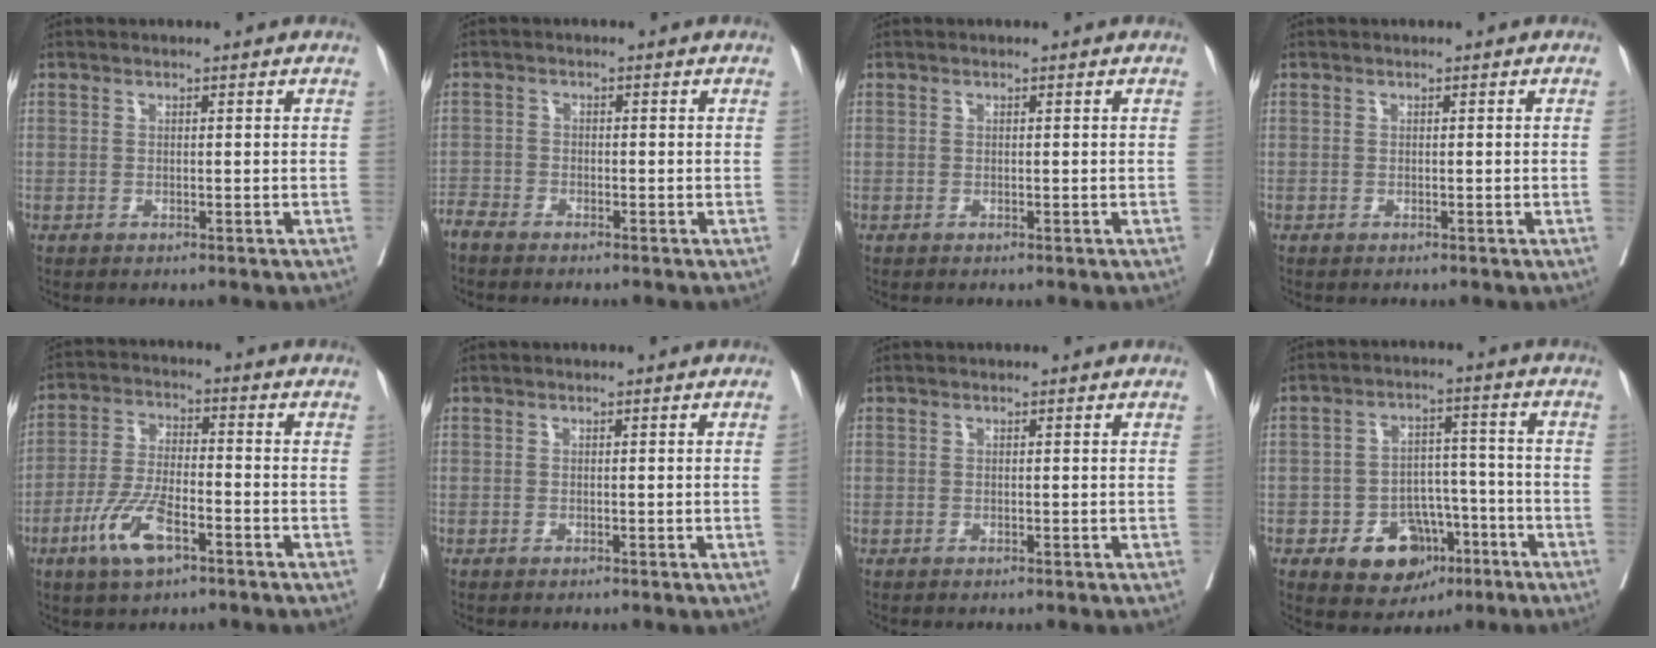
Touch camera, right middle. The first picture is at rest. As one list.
[{"total": 2.5, "force": [-2.4, 0.5, 0.5], "torque": [-0.009, -0.006, -0.049]}, {"total": 0.0}, {"total": 0.6, "force": [-0.1, -0.3, 0.6], "torque": [-0.006, 0.001, -0.002]}, {"total": 8.8, "force": [-4.5, 2.6, 7.1], "torque": [-0.152, -0.008, -0.086]}, {"total": 1.0, "force": [-0.1, -0.4, 0.9], "torque": [-0.011, 0.000, -0.001]}, {"total": 0.0}, {"total": 9.3, "force": [-4.6, 6.3, 5.0], "torque": [-0.068, 0.018, -0.065]}]